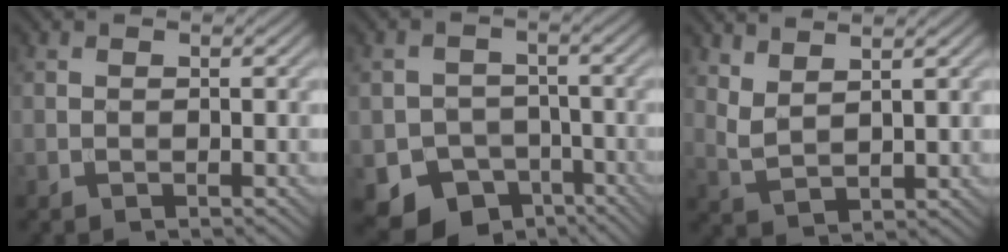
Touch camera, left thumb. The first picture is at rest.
{"total": 8.8, "force": [-5.3, 6.4, 2.8], "torque": [-0.040, -0.018, -0.091]}
{"total": 4.1, "force": [3.3, 1.1, 2.2], "torque": [-0.050, -0.006, 0.070]}